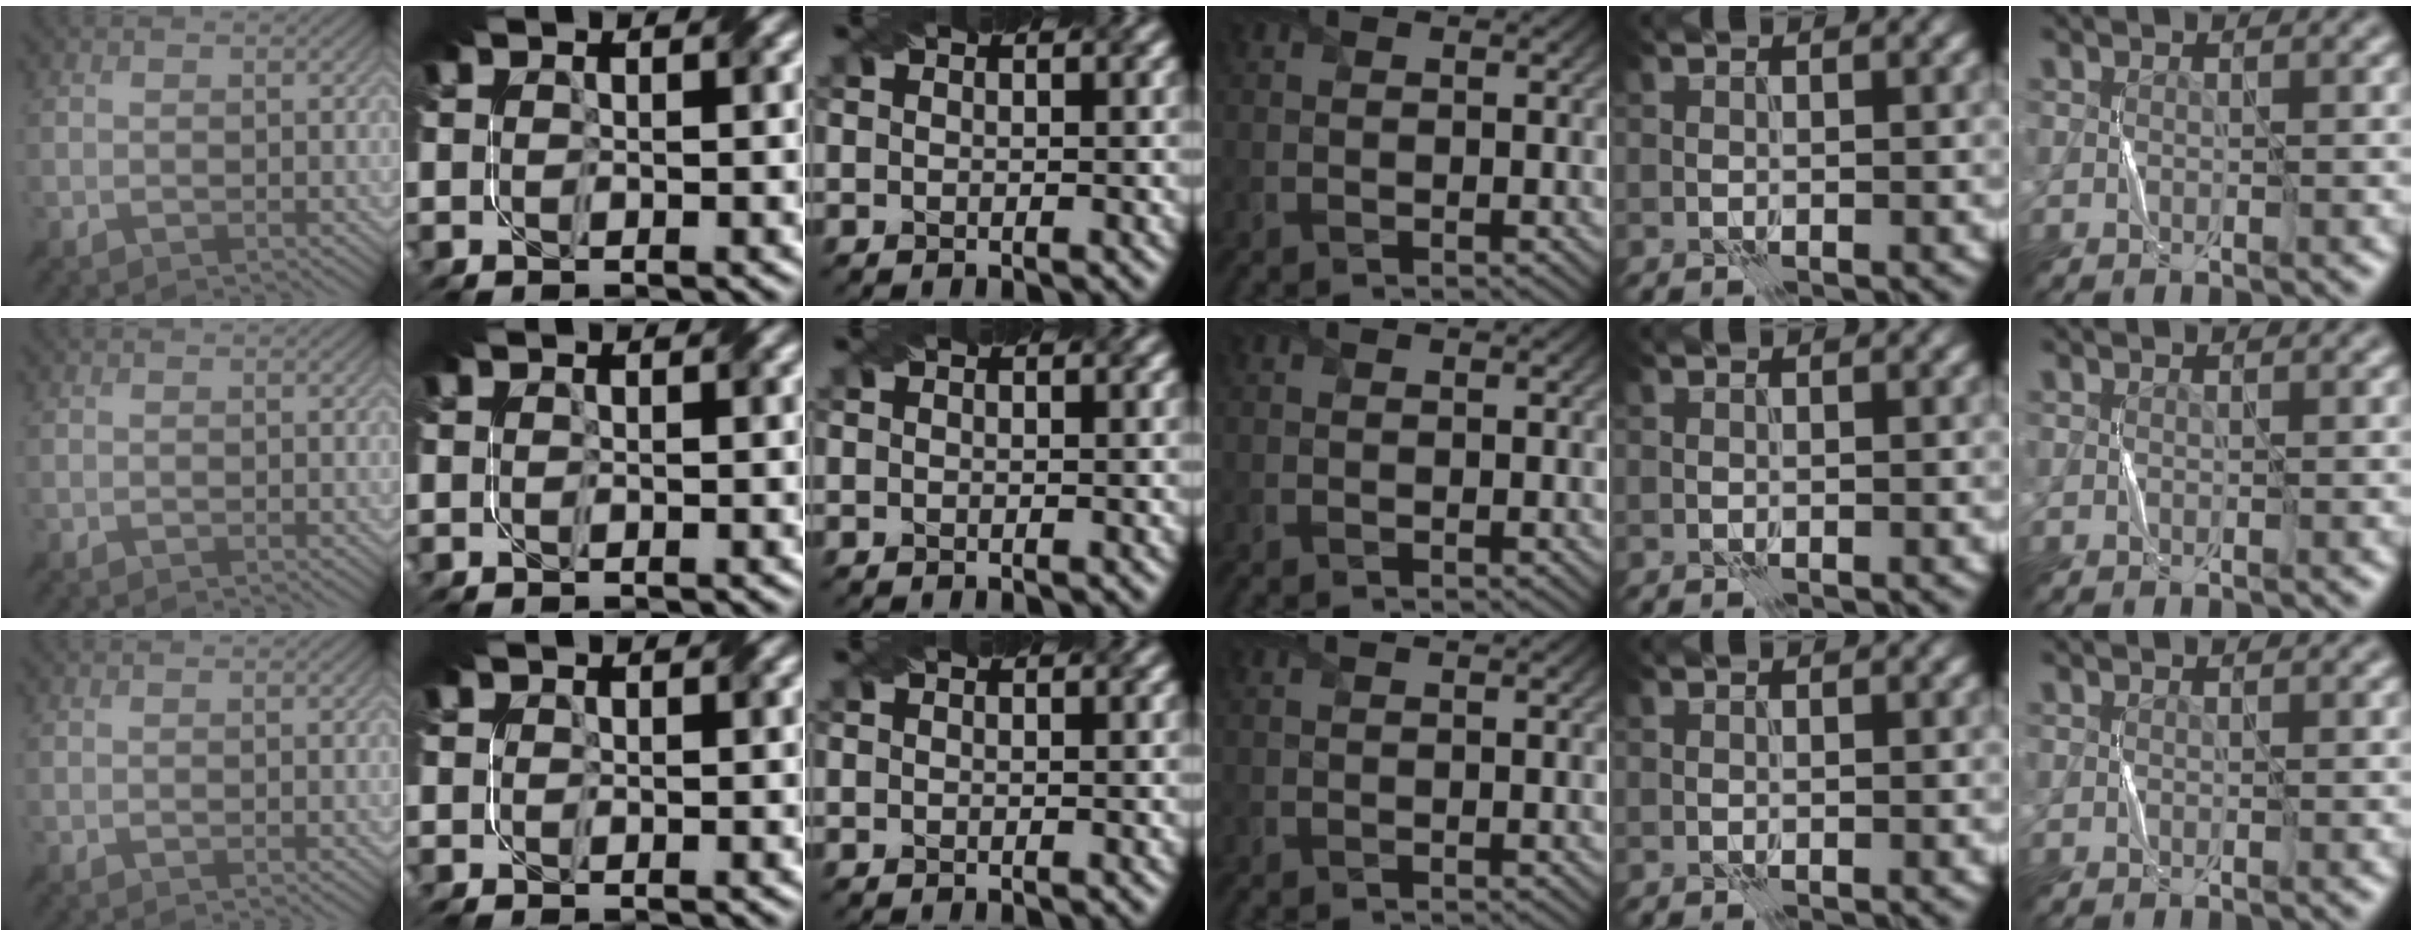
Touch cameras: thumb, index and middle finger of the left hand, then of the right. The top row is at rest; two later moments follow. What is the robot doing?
{"motion": "fold", "object": "coffee filter"}